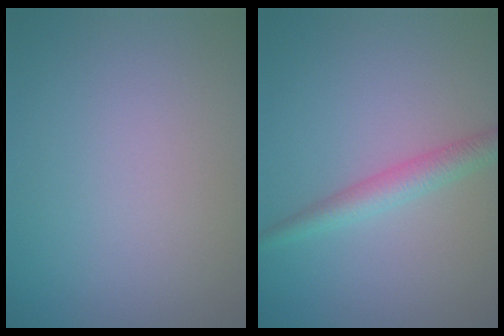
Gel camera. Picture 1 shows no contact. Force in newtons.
{"total": 2.6, "press": 2.6, "slide": 0.2}